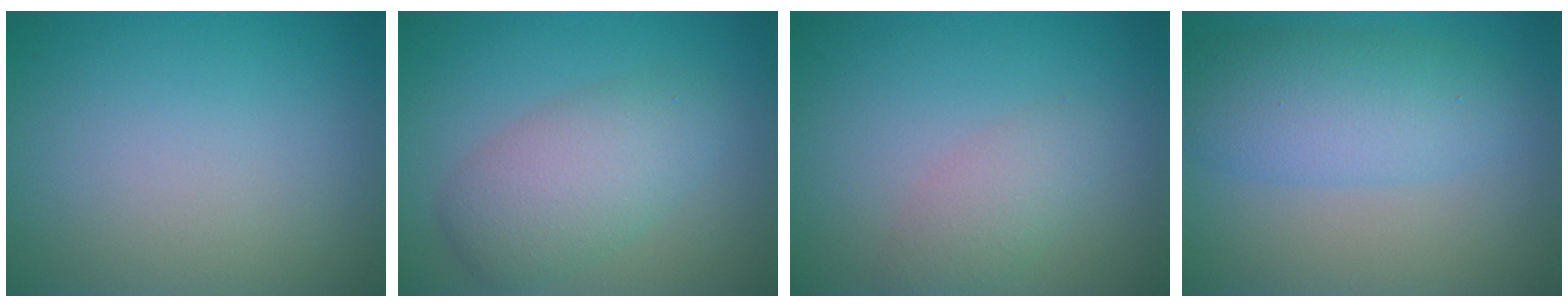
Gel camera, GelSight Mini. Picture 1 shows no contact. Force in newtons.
{"total": 4.7, "press": 4.7, "slide": 0.1}
{"total": 2.3, "press": 2.3, "slide": 0.0}
{"total": 5.2, "press": 5.2, "slide": 0.2}